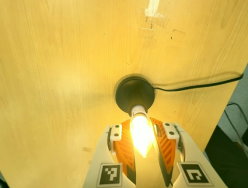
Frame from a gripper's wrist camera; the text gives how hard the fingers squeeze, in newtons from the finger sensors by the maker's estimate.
{"total": 13.1, "left": 11.3, "right": 14.8}